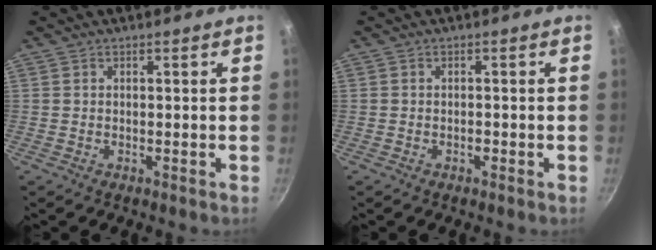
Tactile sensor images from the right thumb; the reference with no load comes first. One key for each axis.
{"total": 0.7, "fx": -0.4, "fy": 0.4, "fz": 0.3, "tx": -0.004, "ty": 0.004, "tz": -0.006}